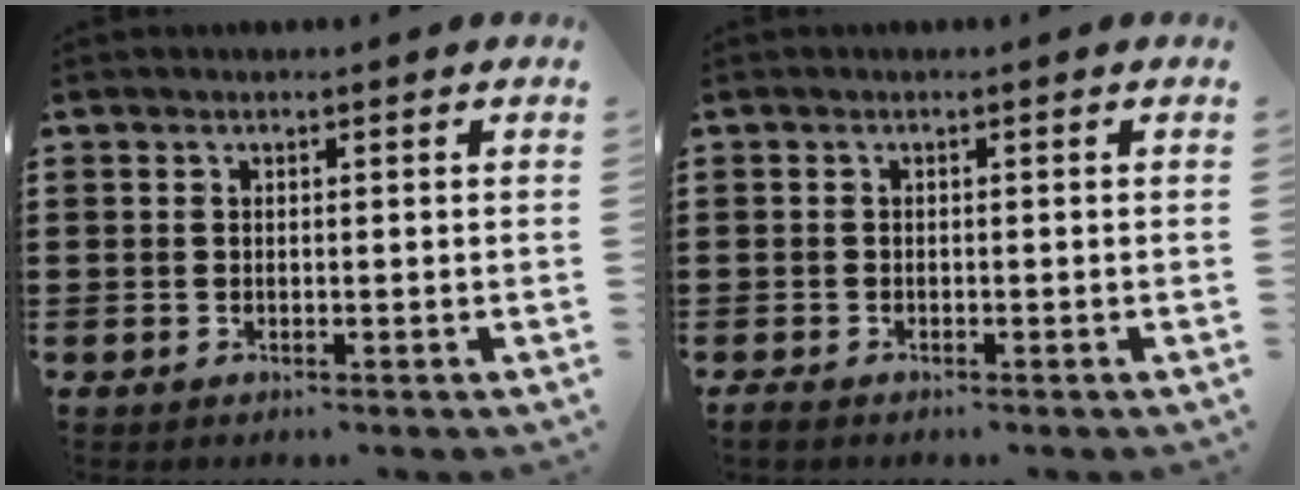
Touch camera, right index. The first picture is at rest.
{"total": 0.6, "force": [-0.6, 0.2, 0.1], "torque": [-0.004, -0.002, -0.012]}